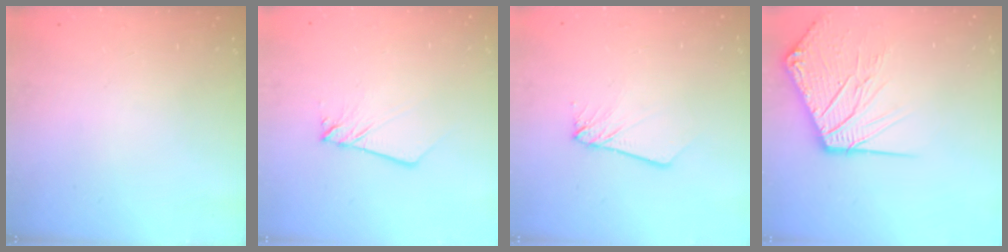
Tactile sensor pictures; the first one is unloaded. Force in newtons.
{"total": 4.2, "press": 4.1, "slide": 0.4}
{"total": 2.6, "press": 2.6, "slide": 0.2}
{"total": 12.8, "press": 12.6, "slide": 1.9}